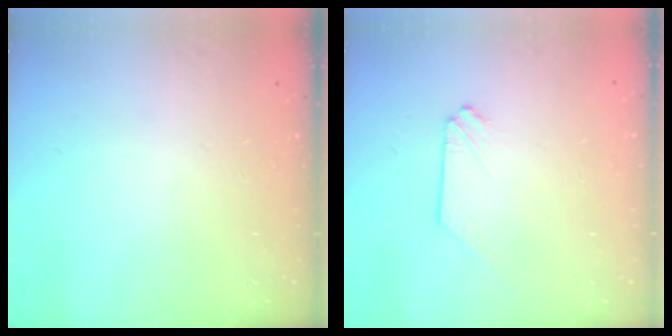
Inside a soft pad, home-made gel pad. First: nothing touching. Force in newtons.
{"total": 0.0}